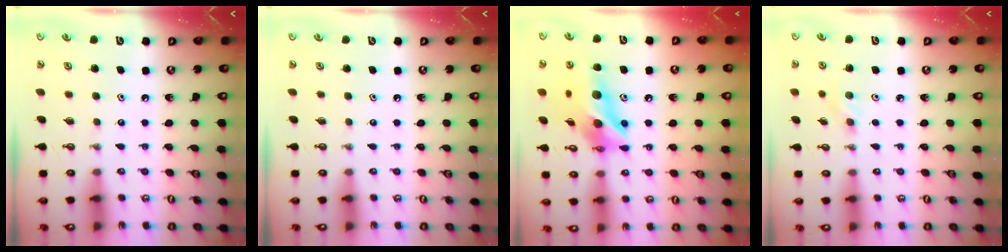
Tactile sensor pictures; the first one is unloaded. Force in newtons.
{"total": 1.0, "press": 0.0, "slide": 1.0}
{"total": 14.5, "press": 14.5, "slide": 1.3}
{"total": 2.8, "press": 2.7, "slide": 0.8}